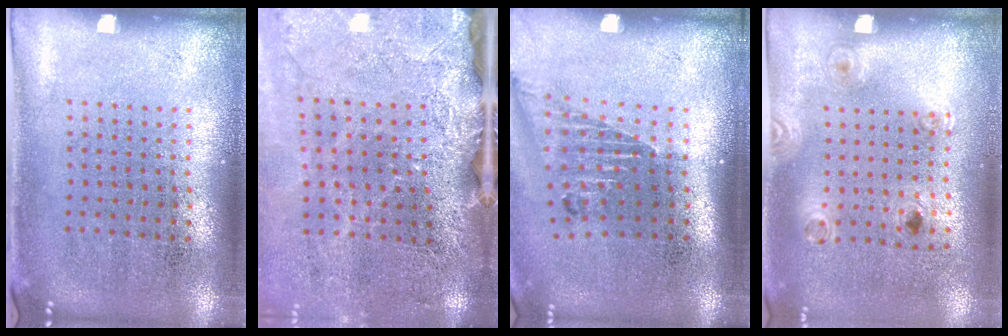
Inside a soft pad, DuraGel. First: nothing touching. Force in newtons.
{"total": 3.9, "press": 3.2, "slide": 2.3}
{"total": 1.6, "press": 1.2, "slide": 1.0}
{"total": 1.2, "press": 0.8, "slide": 0.9}